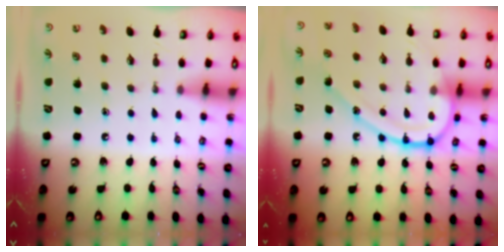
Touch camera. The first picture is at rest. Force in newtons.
{"total": 15.4, "press": 15.4, "slide": 0.3}